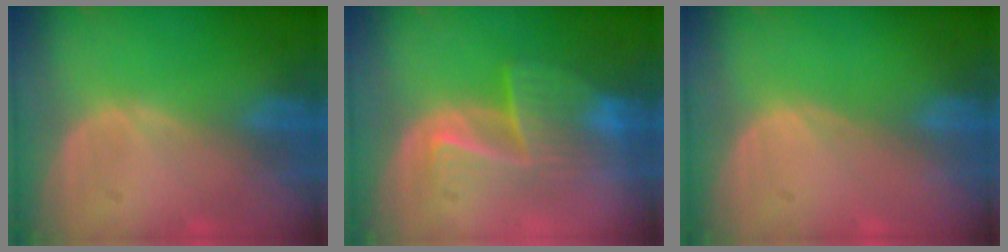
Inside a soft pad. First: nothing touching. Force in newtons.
{"total": 6.6, "press": 6.5, "slide": 1.0}
{"total": 0.0}